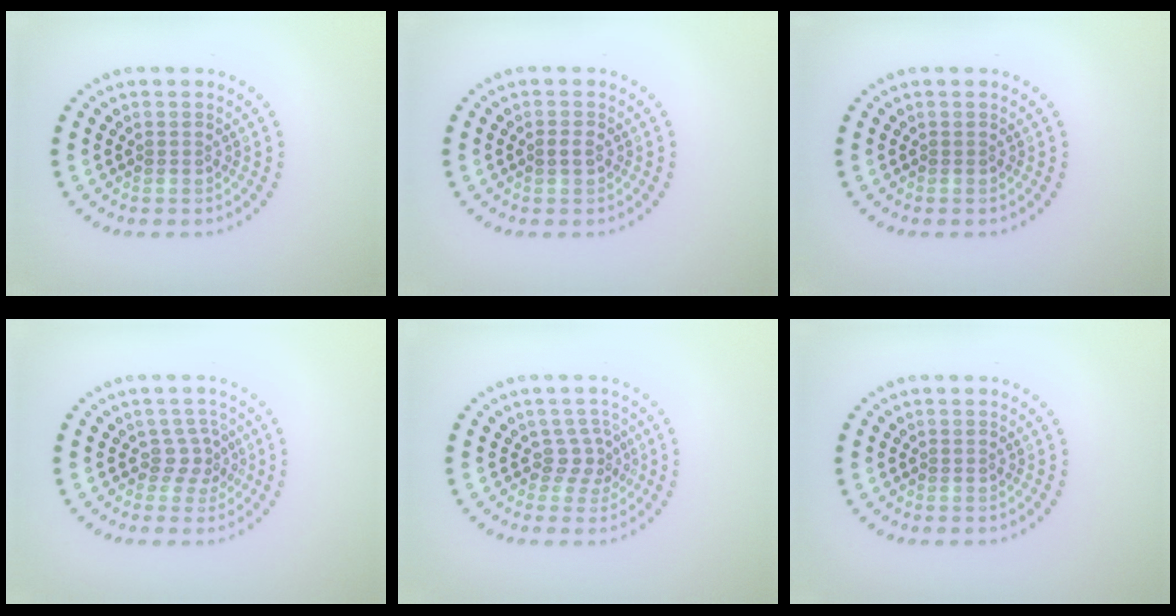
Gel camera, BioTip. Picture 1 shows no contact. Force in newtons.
{"total": 1.0, "press": 1.0, "slide": 0.1}
{"total": 0.0}
{"total": 2.0, "press": 1.3, "slide": 1.5}
{"total": 2.0, "press": 1.4, "slide": 1.4}
{"total": 0.0}